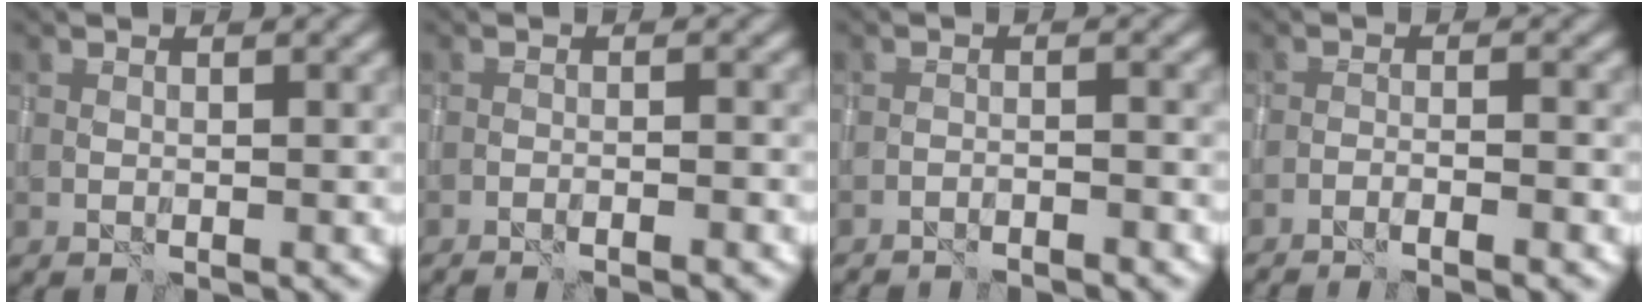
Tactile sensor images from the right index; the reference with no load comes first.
{"total": 2.6, "force": [-2.2, 0.4, 1.4], "torque": [-0.020, 0.009, -0.038]}
{"total": 2.3, "force": [-2.2, 0.2, 0.7], "torque": [-0.010, 0.008, -0.036]}
{"total": 3.3, "force": [-2.6, 0.4, 2.0], "torque": [-0.035, 0.005, -0.050]}